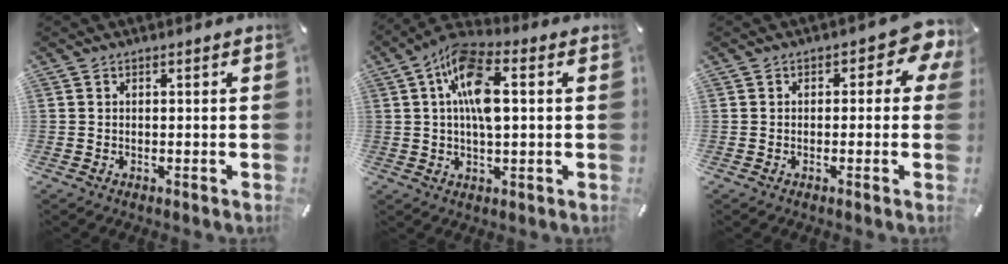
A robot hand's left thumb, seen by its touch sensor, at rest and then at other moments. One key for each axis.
{"total": 12.1, "fx": 2.2, "fy": 5.5, "fz": 10.5, "tx": -0.215, "ty": 0.005, "tz": 0.040}
{"total": 6.2, "fx": 1.7, "fy": 3.6, "fz": 4.7, "tx": -0.053, "ty": -0.006, "tz": 0.022}